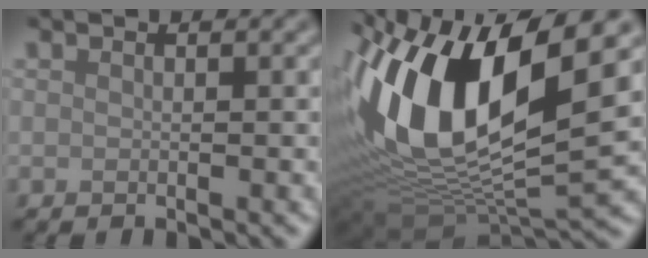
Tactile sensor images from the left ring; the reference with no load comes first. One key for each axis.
{"total": 16.5, "fx": 4.5, "fy": 7.4, "fz": 14.0, "tx": -0.282, "ty": 0.011, "tz": 0.072}